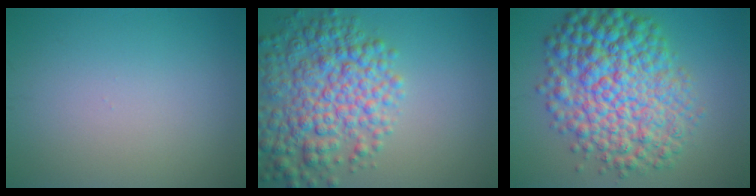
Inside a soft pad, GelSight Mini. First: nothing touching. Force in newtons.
{"total": 8.1, "press": 8.1, "slide": 0.3}
{"total": 11.0, "press": 11.0, "slide": 0.1}